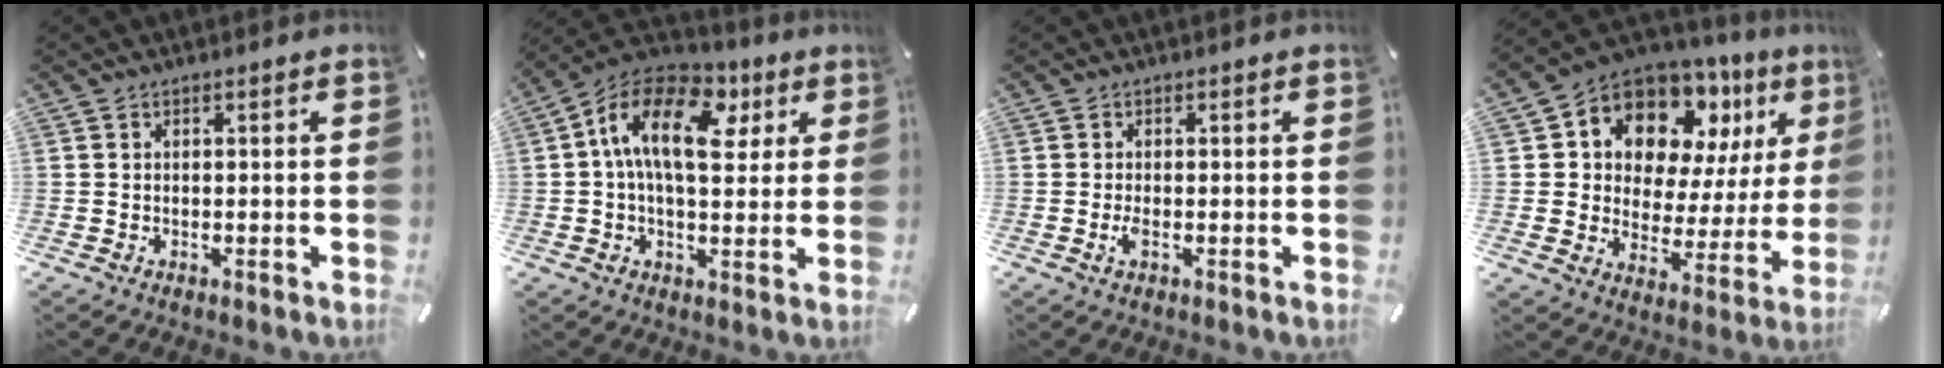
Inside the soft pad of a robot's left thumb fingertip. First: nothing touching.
{"total": 16.2, "force": [4.3, 9.1, 12.7], "torque": [-0.225, -0.008, 0.070]}
{"total": 1.7, "force": [-0.4, 0.4, 1.6], "torque": [-0.045, -0.008, -0.011]}
{"total": 11.6, "force": [8.5, 7.1, 3.3], "torque": [-0.068, -0.081, 0.156]}